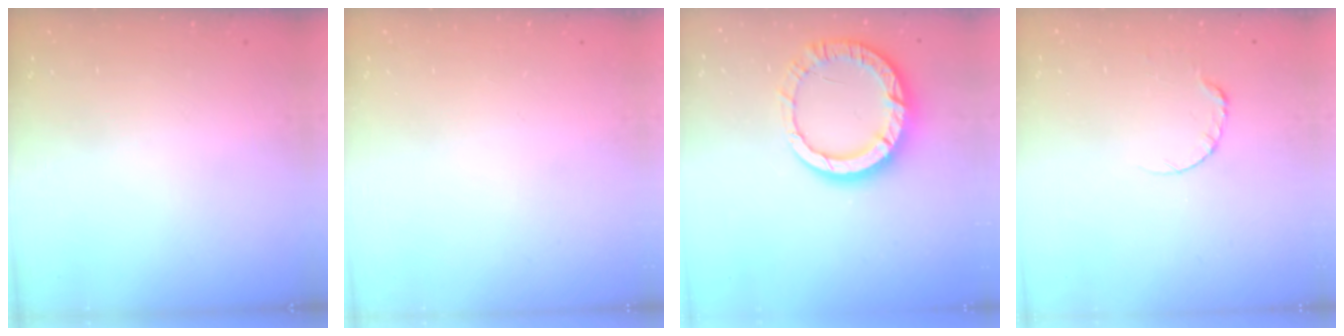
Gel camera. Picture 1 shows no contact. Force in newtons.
{"total": 0.0}
{"total": 13.6, "press": 13.5, "slide": 1.1}
{"total": 3.9, "press": 3.8, "slide": 0.5}